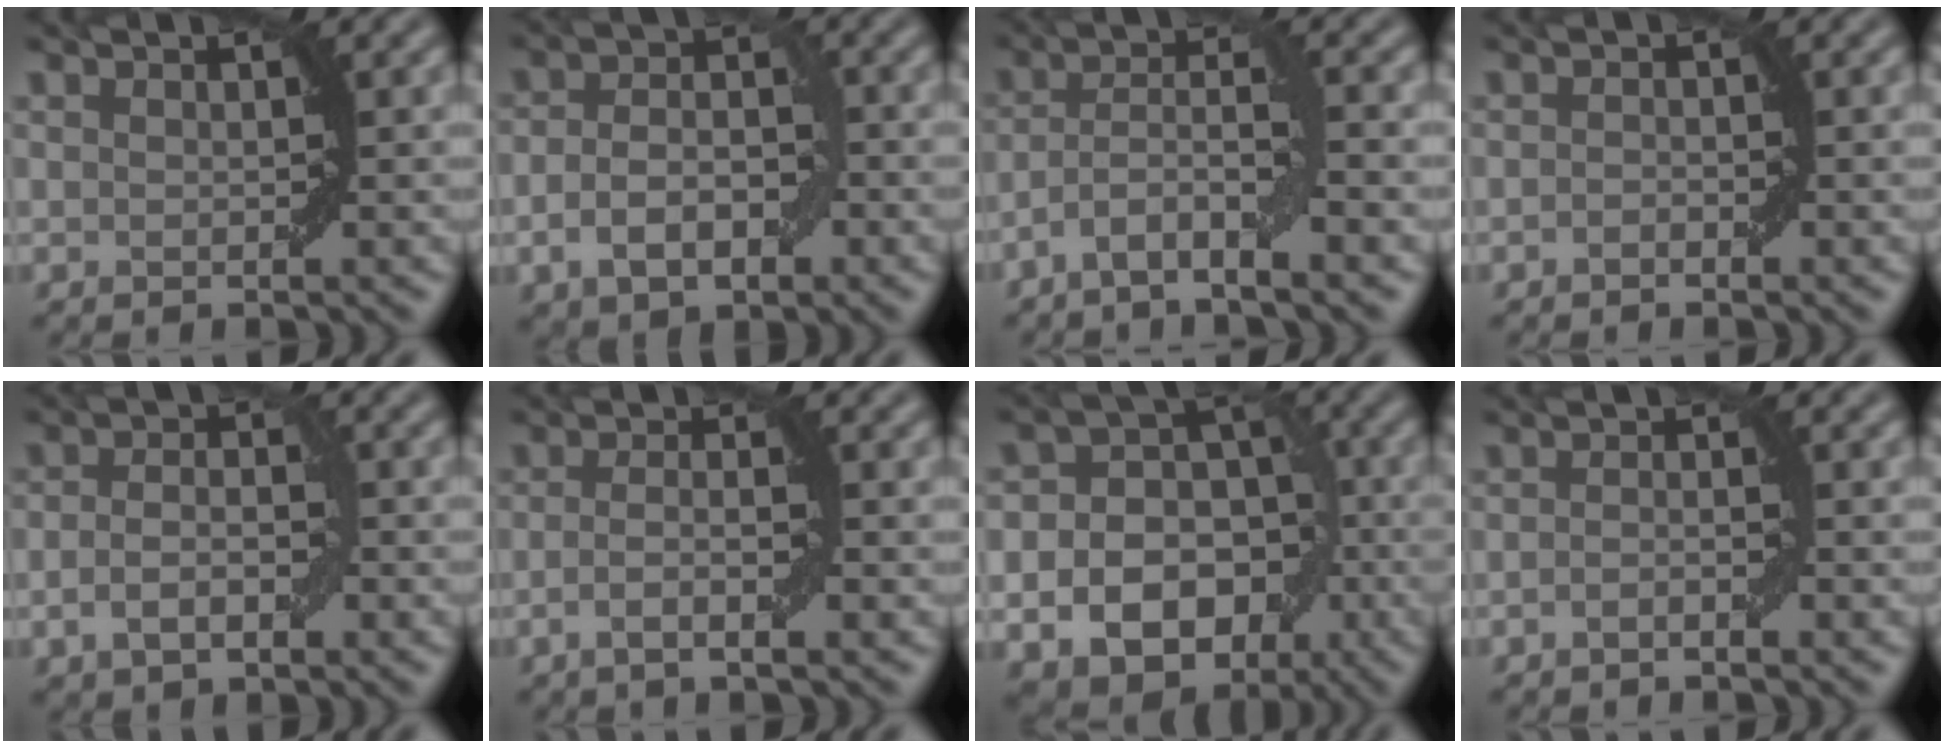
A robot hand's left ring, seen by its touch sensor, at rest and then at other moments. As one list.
[{"total": 4.8, "force": [-1.5, 2.8, 3.6], "torque": [-0.063, 0.002, -0.029]}, {"total": 4.3, "force": [-2.1, 0.6, 3.7], "torque": [-0.071, 0.008, -0.049]}, {"total": 0.7, "force": [-0.5, 0.2, 0.4], "torque": [-0.007, 0.003, -0.008]}, {"total": 3.3, "force": [-1.0, 1.9, 2.6], "torque": [-0.050, 0.001, -0.020]}, {"total": 2.6, "force": [-0.8, 0.5, 2.4], "torque": [-0.044, 0.001, -0.020]}, {"total": 13.7, "force": [-4.3, 11.0, 7.0], "torque": [-0.079, -0.020, -0.085]}, {"total": 1.1, "force": [-0.7, 0.2, 0.9], "torque": [-0.016, 0.003, -0.013]}]